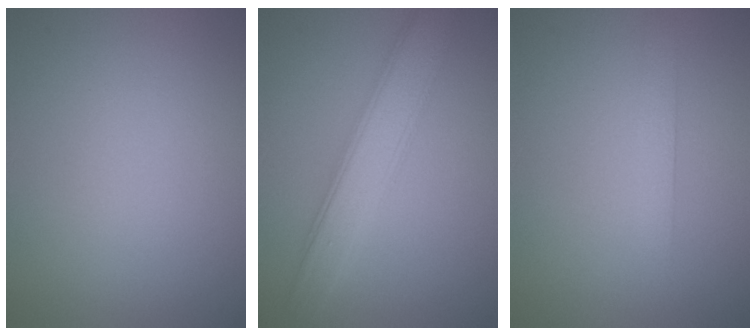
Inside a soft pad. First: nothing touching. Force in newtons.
{"total": 4.2, "press": 4.2, "slide": 0.5}
{"total": 1.5, "press": 1.5, "slide": 0.1}